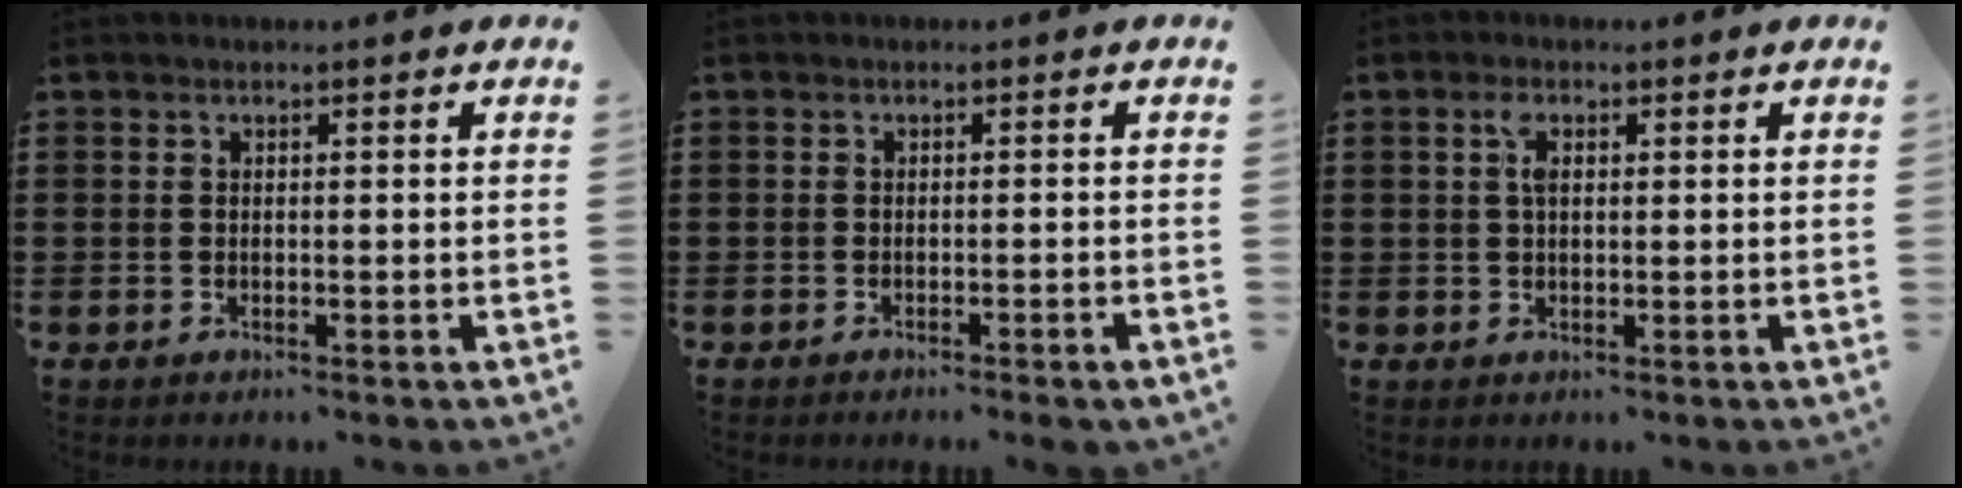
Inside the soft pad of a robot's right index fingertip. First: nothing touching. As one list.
[{"total": 1.2, "force": [-1.1, -0.1, 0.4], "torque": [-0.009, -0.002, -0.021]}, {"total": 2.4, "force": [0.7, 1.0, 2.0], "torque": [-0.044, 0.007, 0.011]}]